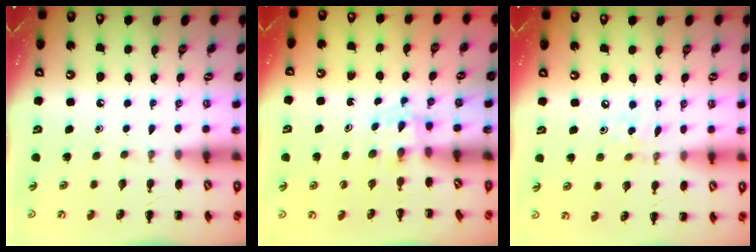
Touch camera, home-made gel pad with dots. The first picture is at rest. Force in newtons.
{"total": 2.4, "press": 2.2, "slide": 1.0}
{"total": 4.2, "press": 4.1, "slide": 0.9}